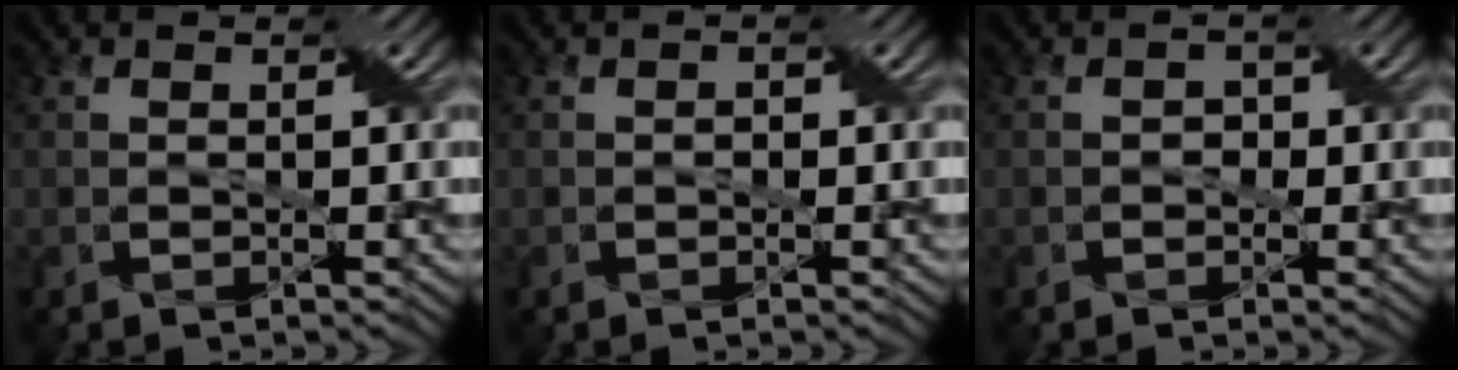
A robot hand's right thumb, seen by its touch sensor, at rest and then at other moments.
{"total": 0.6, "force": [-0.2, 0.4, 0.3], "torque": [-0.004, -0.001, -0.005]}
{"total": 1.0, "force": [-0.3, 0.9, 0.3], "torque": [-0.005, -0.001, -0.006]}